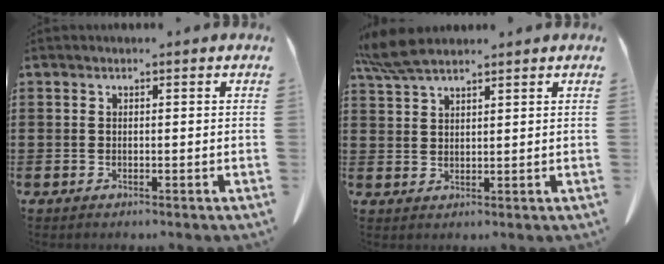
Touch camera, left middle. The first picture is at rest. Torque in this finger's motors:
{"motor_torque": [0.73, 0.34, 0.12, 0.07]}